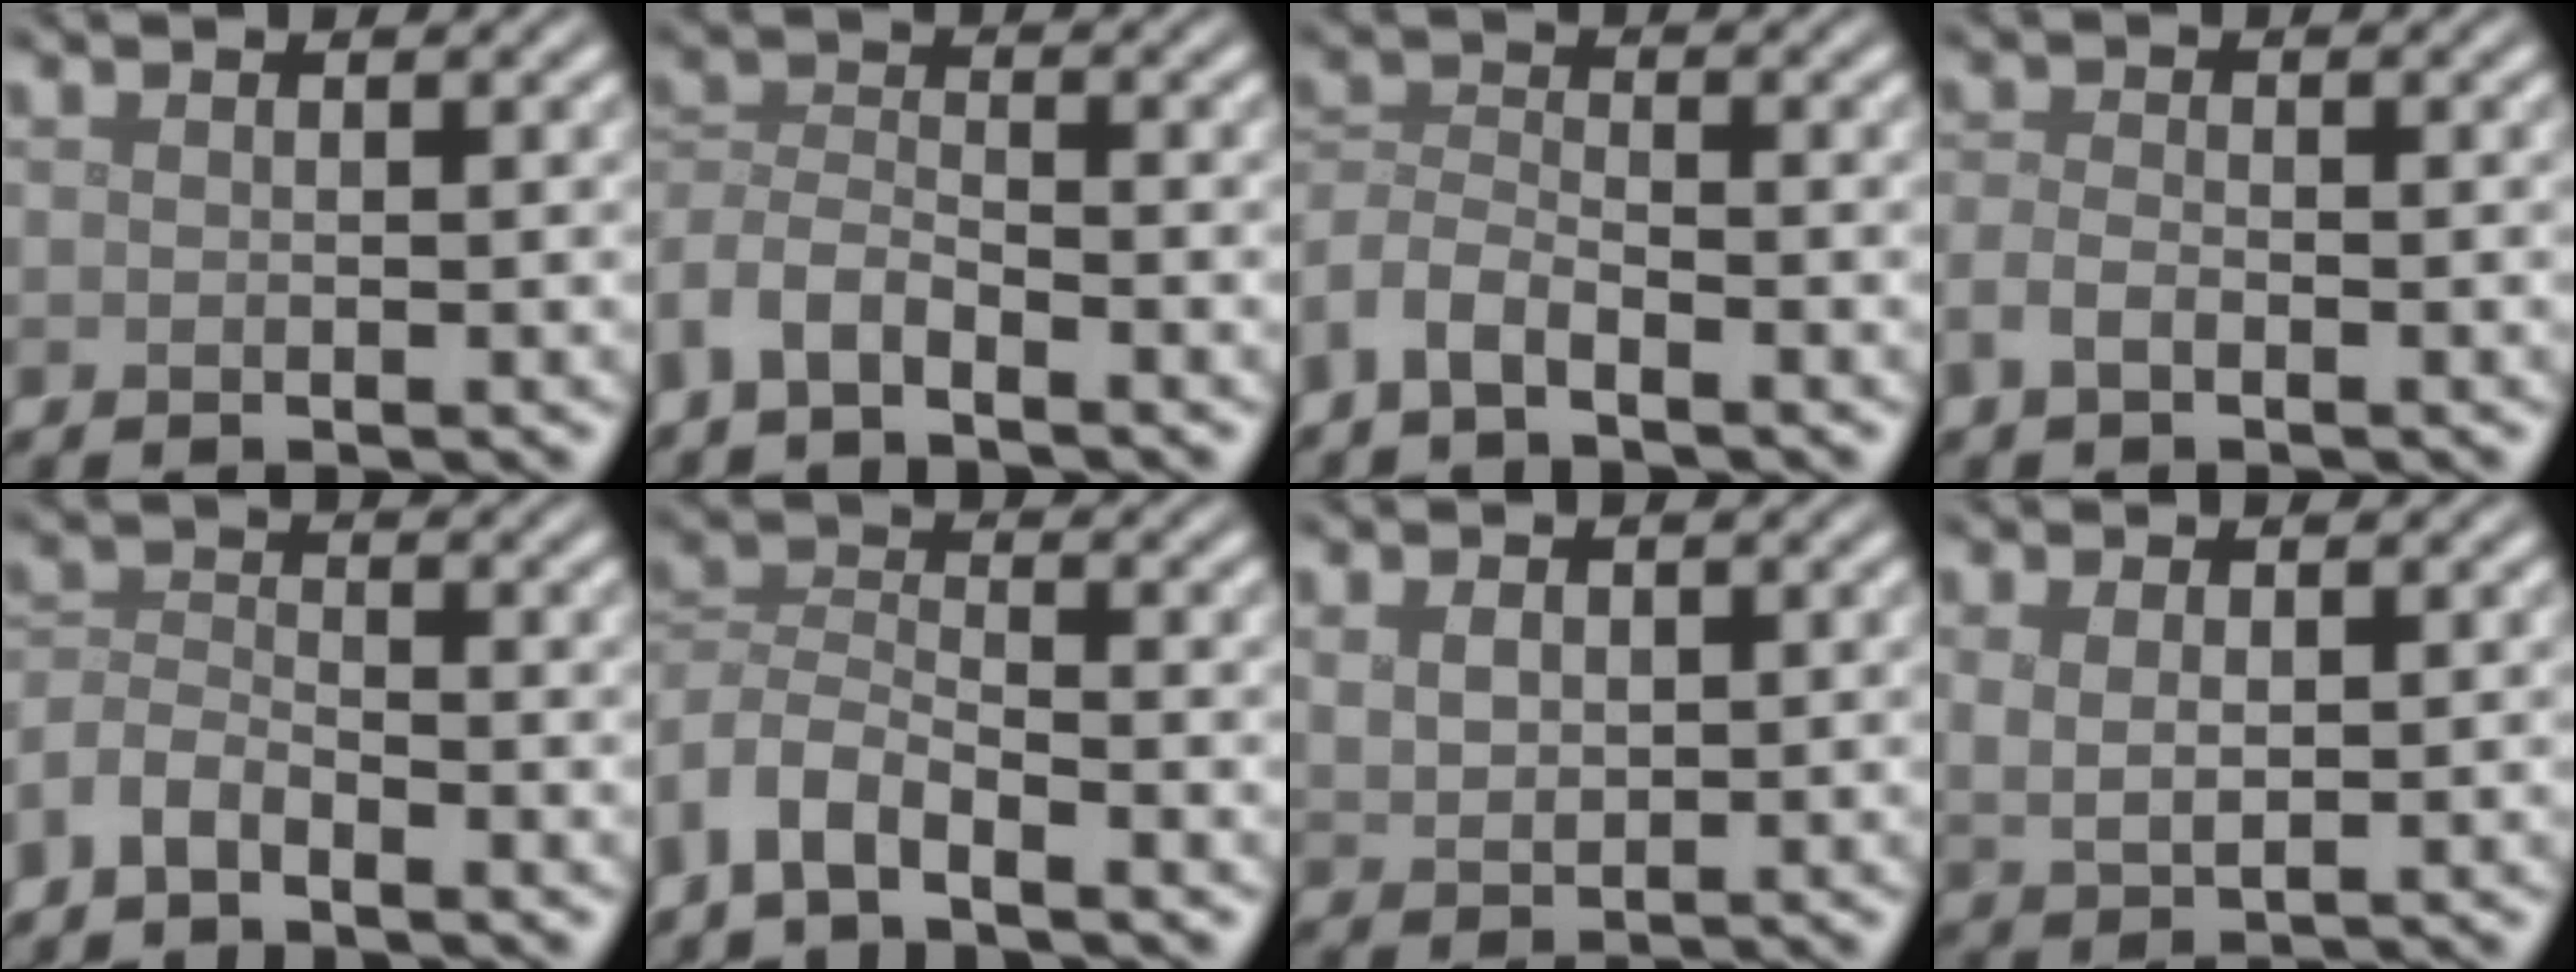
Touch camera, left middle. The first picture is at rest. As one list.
[{"total": 3.6, "force": [-2.7, 1.4, 1.8], "torque": [-0.039, 0.002, -0.066]}, {"total": 3.2, "force": [-2.4, 1.3, 1.7], "torque": [-0.038, 0.003, -0.061]}, {"total": 1.7, "force": [-1.0, 0.7, 1.1], "torque": [-0.025, 0.001, -0.023]}, {"total": 3.0, "force": [-2.3, 1.4, 1.3], "torque": [-0.030, 0.005, -0.057]}, {"total": 4.2, "force": [-3.1, 1.7, 2.3], "torque": [-0.050, -0.001, -0.073]}, {"total": 2.0, "force": [0.7, 1.4, 1.3], "torque": [-0.030, -0.002, 0.018]}, {"total": 2.0, "force": [0.8, 0.9, 1.6], "torque": [-0.037, -0.006, 0.022]}]